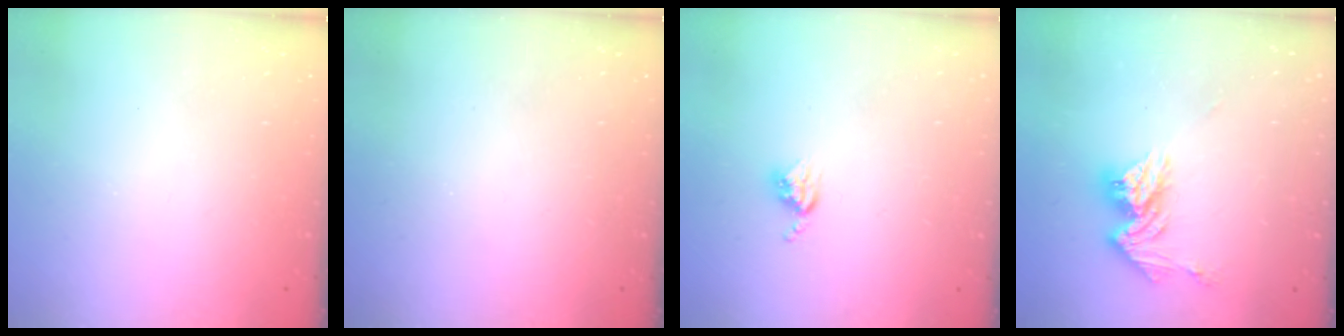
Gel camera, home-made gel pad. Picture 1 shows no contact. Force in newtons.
{"total": 0.0}
{"total": 3.8, "press": 3.8, "slide": 0.5}
{"total": 11.2, "press": 11.2, "slide": 0.9}